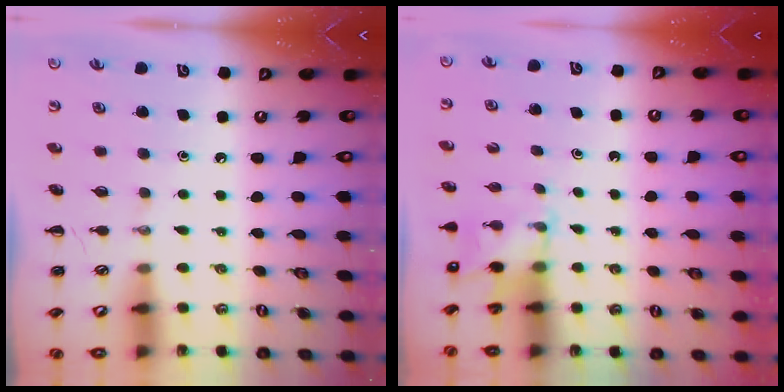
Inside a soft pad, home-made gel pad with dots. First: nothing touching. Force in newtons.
{"total": 3.7, "press": 3.6, "slide": 0.8}